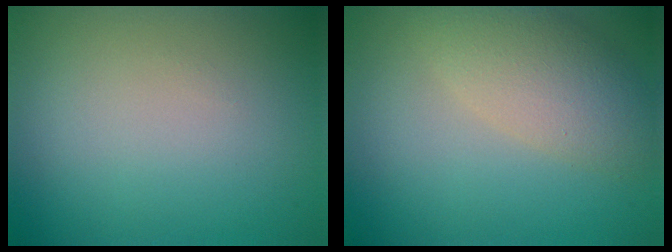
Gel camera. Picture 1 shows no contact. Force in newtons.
{"total": 4.9, "press": 4.9, "slide": 0.3}